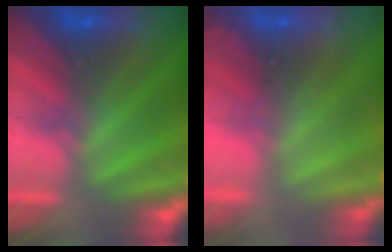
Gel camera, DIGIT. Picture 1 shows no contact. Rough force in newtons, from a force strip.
{"total": 2.1}